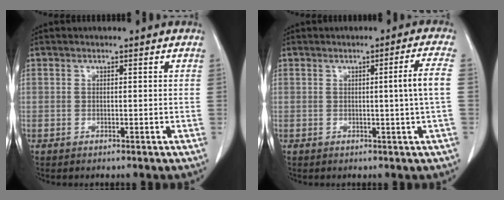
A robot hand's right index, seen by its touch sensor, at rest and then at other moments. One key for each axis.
{"total": 4.4, "fx": -0.1, "fy": -1.3, "fz": 4.2, "tx": -0.060, "ty": -0.004, "tz": 0.000}